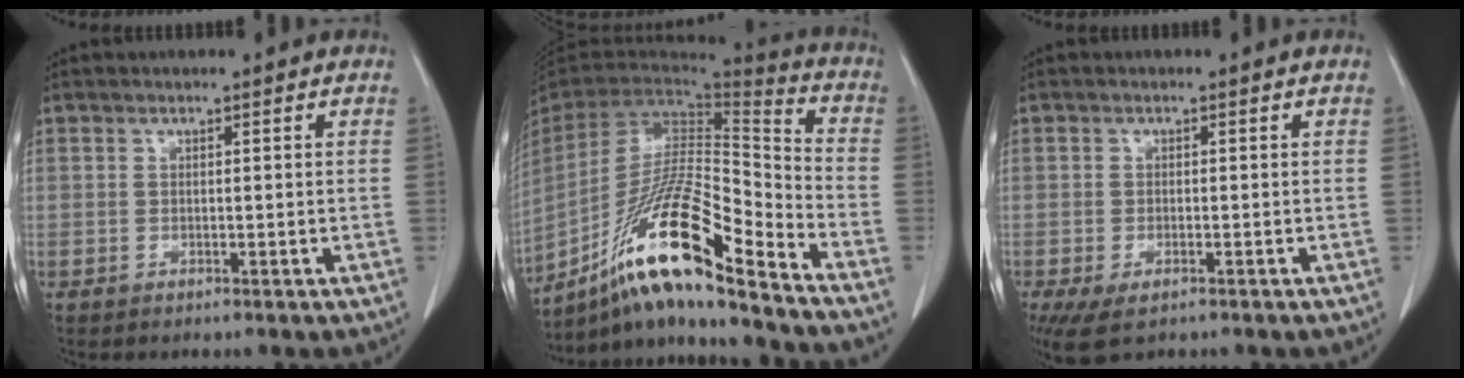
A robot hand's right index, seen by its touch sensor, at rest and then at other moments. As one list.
[{"total": 20.4, "force": [-14.0, 1.5, 14.7], "torque": [-0.300, -0.017, -0.257]}, {"total": 5.1, "force": [-3.2, 2.2, 3.3], "torque": [-0.062, -0.012, -0.050]}]